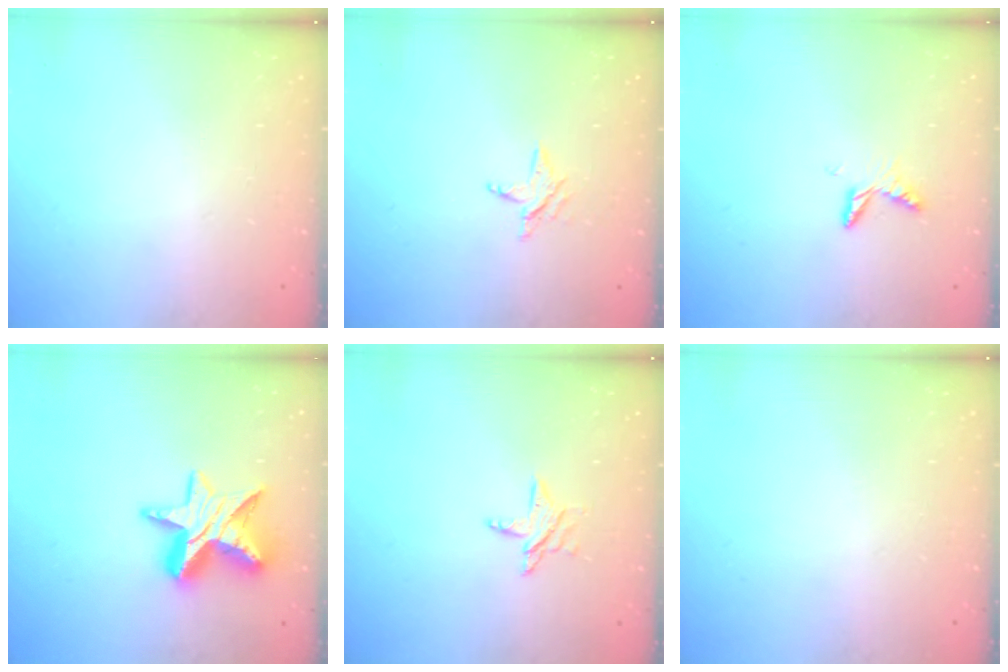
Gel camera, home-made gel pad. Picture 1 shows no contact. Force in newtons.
{"total": 3.3, "press": 3.3, "slide": 0.4}
{"total": 6.1, "press": 6.1, "slide": 0.7}
{"total": 14.6, "press": 14.6, "slide": 1.3}
{"total": 5.1, "press": 5.1, "slide": 0.3}
{"total": 0.0}